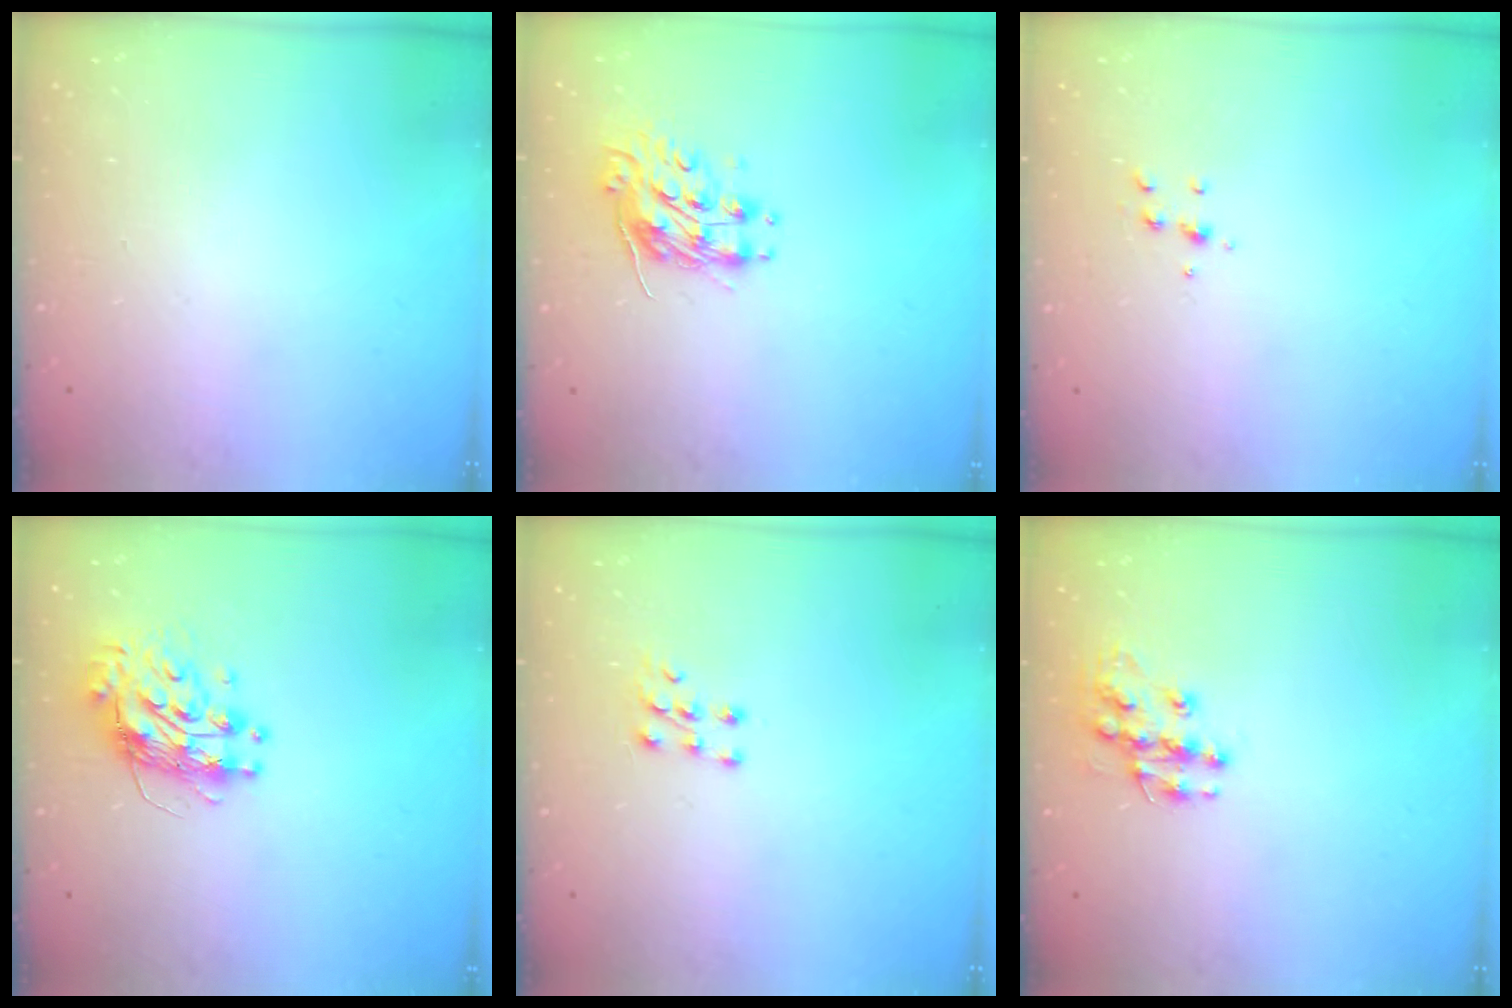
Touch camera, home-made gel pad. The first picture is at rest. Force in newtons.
{"total": 8.9, "press": 8.9, "slide": 0.2}
{"total": 5.3, "press": 5.3, "slide": 0.5}
{"total": 9.1, "press": 9.1, "slide": 0.8}
{"total": 6.6, "press": 6.6, "slide": 0.8}
{"total": 10.0, "press": 10.0, "slide": 0.6}